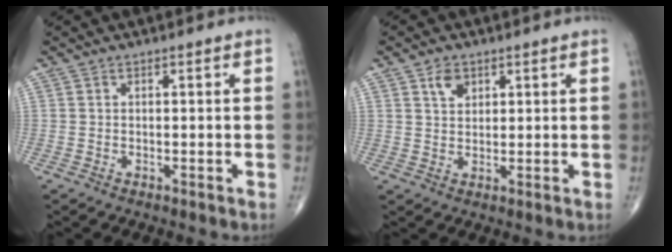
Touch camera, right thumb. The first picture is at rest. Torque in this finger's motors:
{"motor_torque": [-0.52, 0.44, -0.10, 0.13, 0.02]}